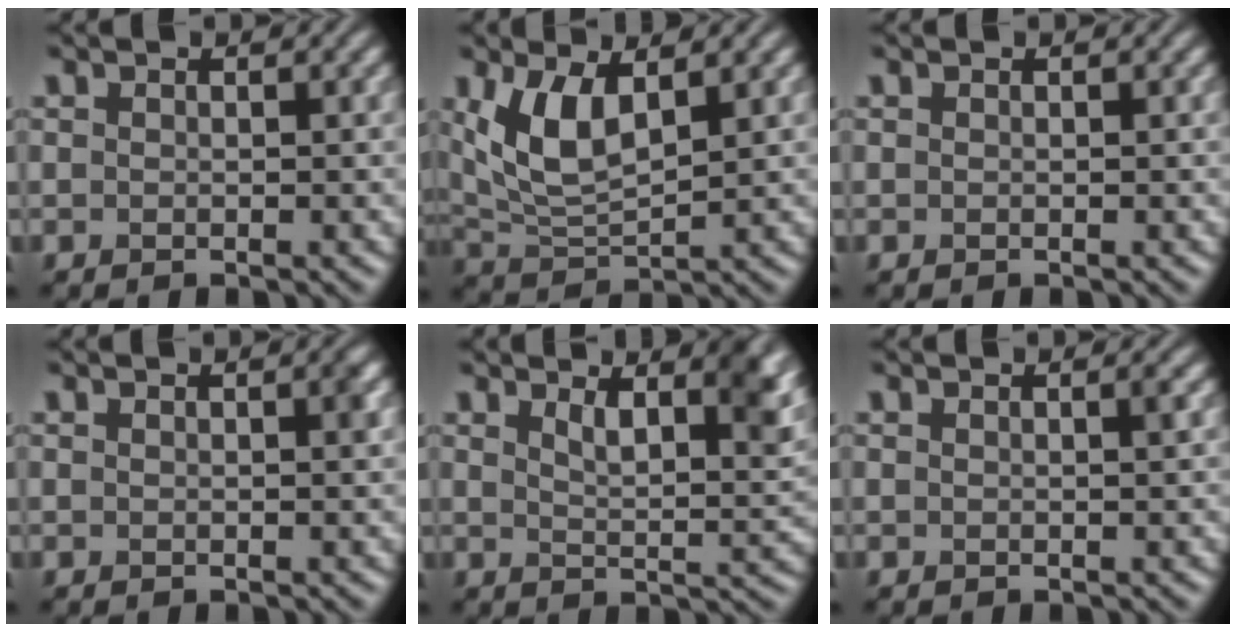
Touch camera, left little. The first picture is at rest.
{"total": 5.7, "force": [2.1, 2.6, 4.7], "torque": [-0.108, -0.004, 0.047]}
{"total": 0.0}
{"total": 0.8, "force": [0.4, 0.1, 0.7], "torque": [-0.011, 0.002, 0.006]}
{"total": 5.2, "force": [2.9, 1.8, 4.0], "torque": [-0.056, -0.004, 0.045]}
{"total": 0.7, "force": [0.3, 0.1, 0.6], "torque": [-0.006, 0.001, 0.004]}